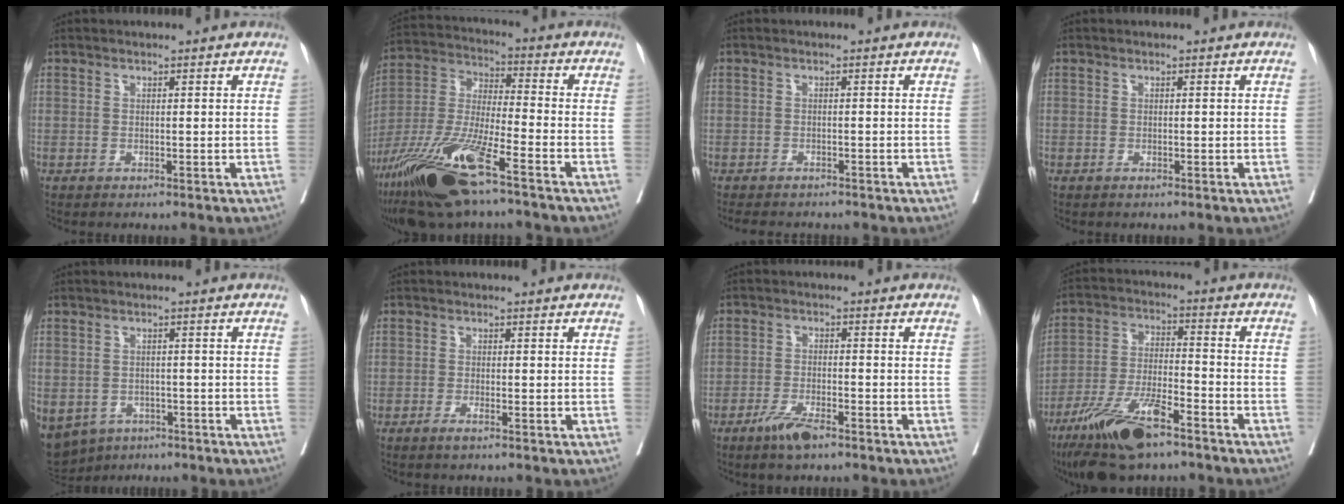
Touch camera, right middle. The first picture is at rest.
{"total": 18.5, "force": [-11.2, 2.9, 14.4], "torque": [-0.321, -0.042, -0.208]}
{"total": 6.6, "force": [-5.9, 2.0, 2.3], "torque": [-0.028, -0.004, -0.079]}
{"total": 0.0}
{"total": 16.2, "force": [-8.0, 12.6, 6.3], "torque": [-0.209, -0.011, -0.105]}
{"total": 1.4, "force": [-1.0, 0.0, 1.1], "torque": [-0.023, -0.002, -0.019]}
{"total": 4.8, "force": [-3.4, 1.0, 3.2], "torque": [-0.070, -0.005, -0.062]}
{"total": 14.0, "force": [-9.4, 2.9, 10.0], "torque": [-0.198, -0.024, -0.168]}